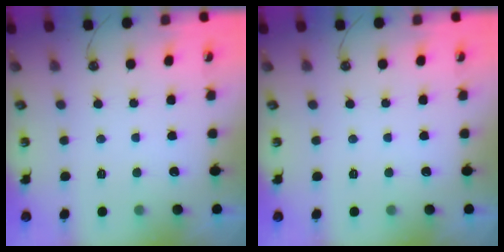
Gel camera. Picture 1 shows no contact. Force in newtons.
{"total": 0.0}